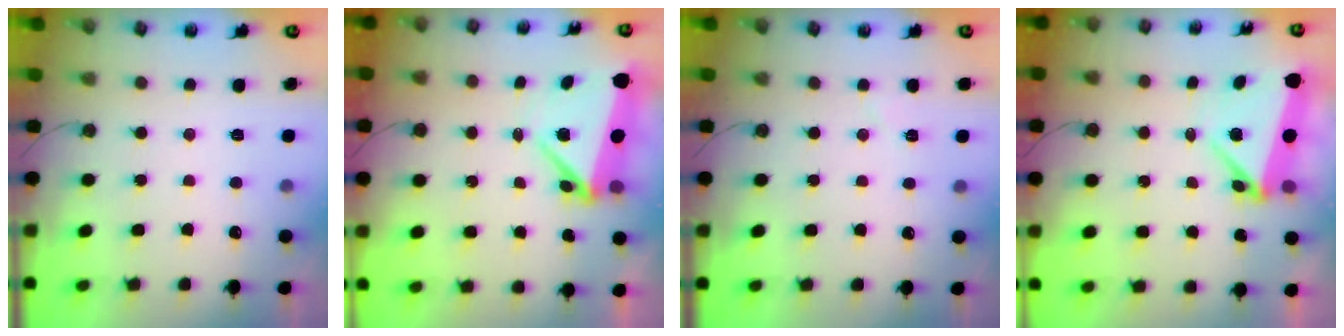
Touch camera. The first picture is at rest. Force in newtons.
{"total": 6.1, "press": 6.0, "slide": 1.0}
{"total": 3.2, "press": 3.1, "slide": 0.6}
{"total": 6.4, "press": 6.4, "slide": 0.1}